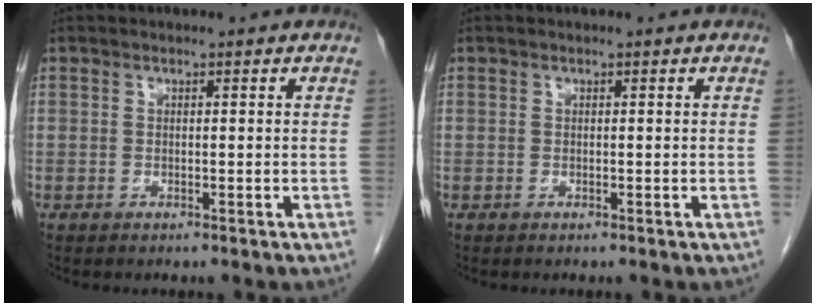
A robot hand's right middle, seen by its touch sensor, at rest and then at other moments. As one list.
[{"total": 0.0}]